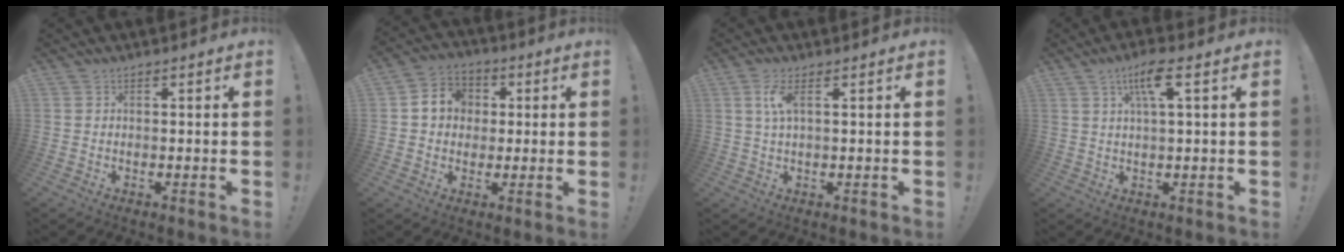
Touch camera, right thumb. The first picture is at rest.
{"total": 8.7, "force": [1.3, 7.9, 3.4], "torque": [-0.053, 0.012, 0.031]}
{"total": 4.9, "force": [1.5, 1.3, 4.5], "torque": [-0.088, 0.001, 0.026]}
{"total": 7.2, "force": [2.9, 1.2, 6.6], "torque": [-0.122, 0.004, 0.044]}